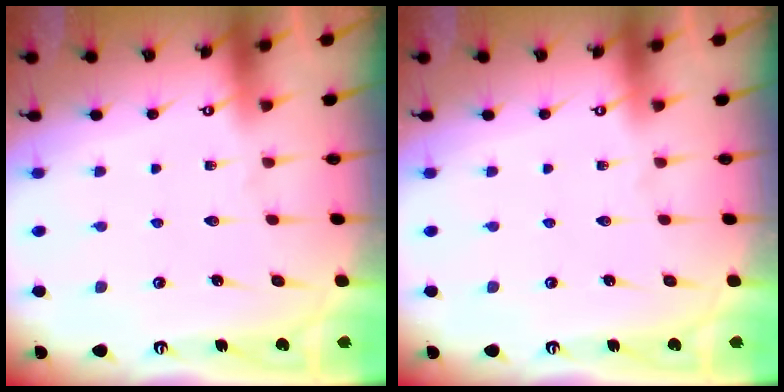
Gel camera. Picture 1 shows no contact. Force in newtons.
{"total": 0.0}